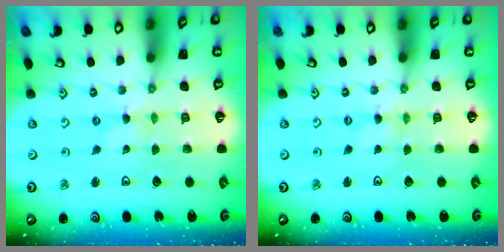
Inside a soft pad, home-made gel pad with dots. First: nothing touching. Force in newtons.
{"total": 0.0}